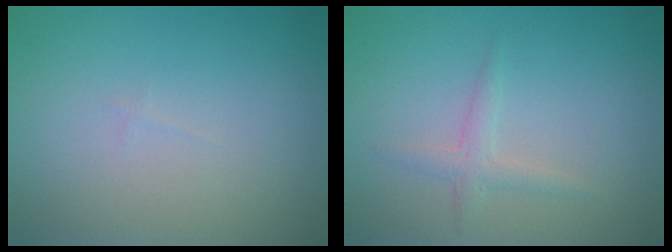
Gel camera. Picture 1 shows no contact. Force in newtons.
{"total": 1.3, "press": 1.3, "slide": 0.1}